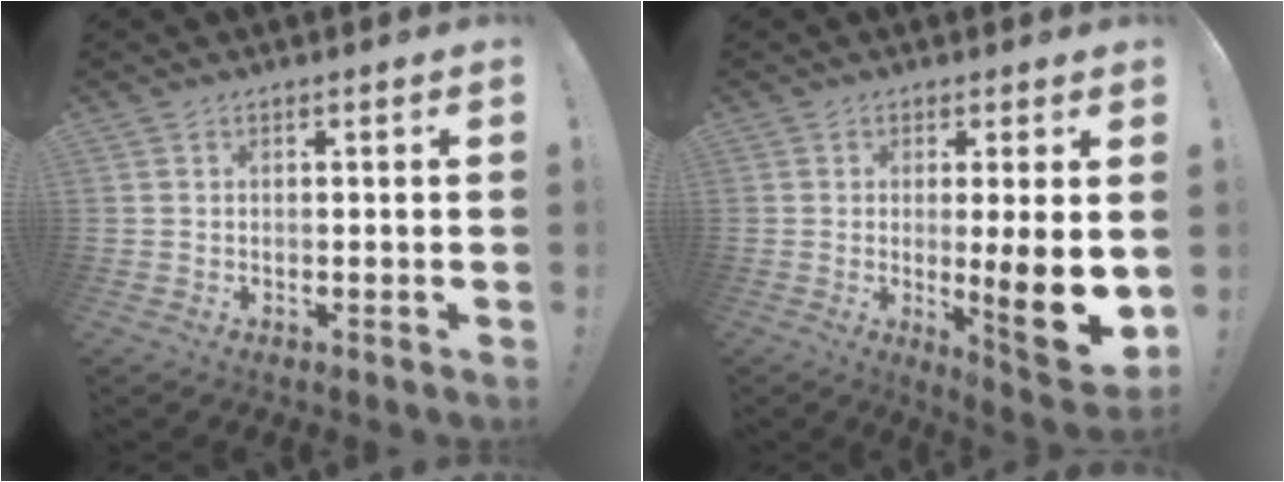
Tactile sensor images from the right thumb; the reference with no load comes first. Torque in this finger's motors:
{"motor_torque": [0.46, 0.60, 0.61, 0.47, 0.11]}